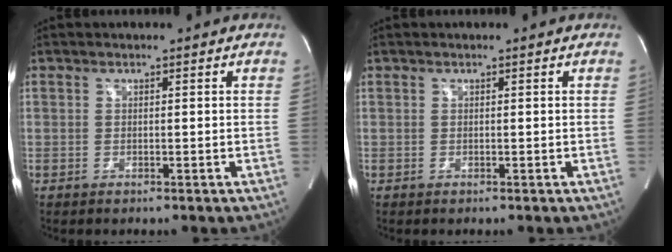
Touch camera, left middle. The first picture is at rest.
{"total": 0.0}